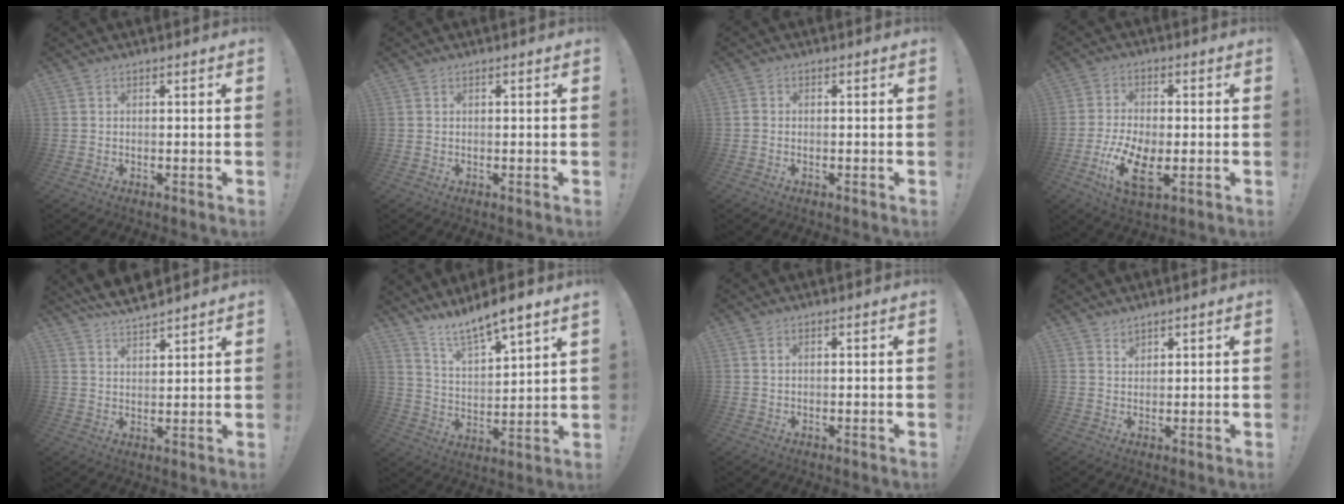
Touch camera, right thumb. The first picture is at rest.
{"total": 0.0}
{"total": 0.7, "force": [-0.5, 0.3, 0.4], "torque": [-0.006, 0.001, -0.008]}
{"total": 12.5, "force": [-3.9, 6.1, 10.2], "torque": [-0.207, 0.000, -0.073]}
{"total": 7.2, "force": [6.5, 1.7, 2.5], "torque": [-0.050, -0.040, 0.121]}
{"total": 8.6, "force": [8.1, 0.7, 2.8], "torque": [-0.055, -0.075, 0.142]}
{"total": 0.8, "force": [0.3, 0.4, 0.6], "torque": [-0.015, 0.001, 0.006]}
{"total": 2.0, "force": [1.7, 1.0, 0.3], "torque": [0.007, -0.017, 0.030]}